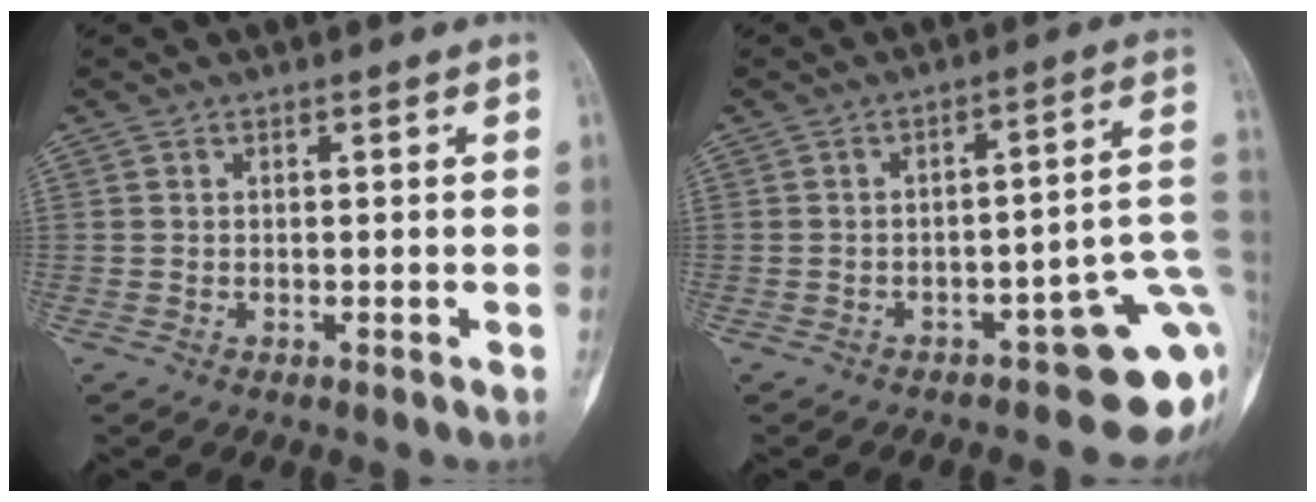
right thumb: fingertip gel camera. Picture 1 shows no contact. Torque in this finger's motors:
{"motor_torque": [1.71, 0.51, 0.66, -1.15, 0.15]}